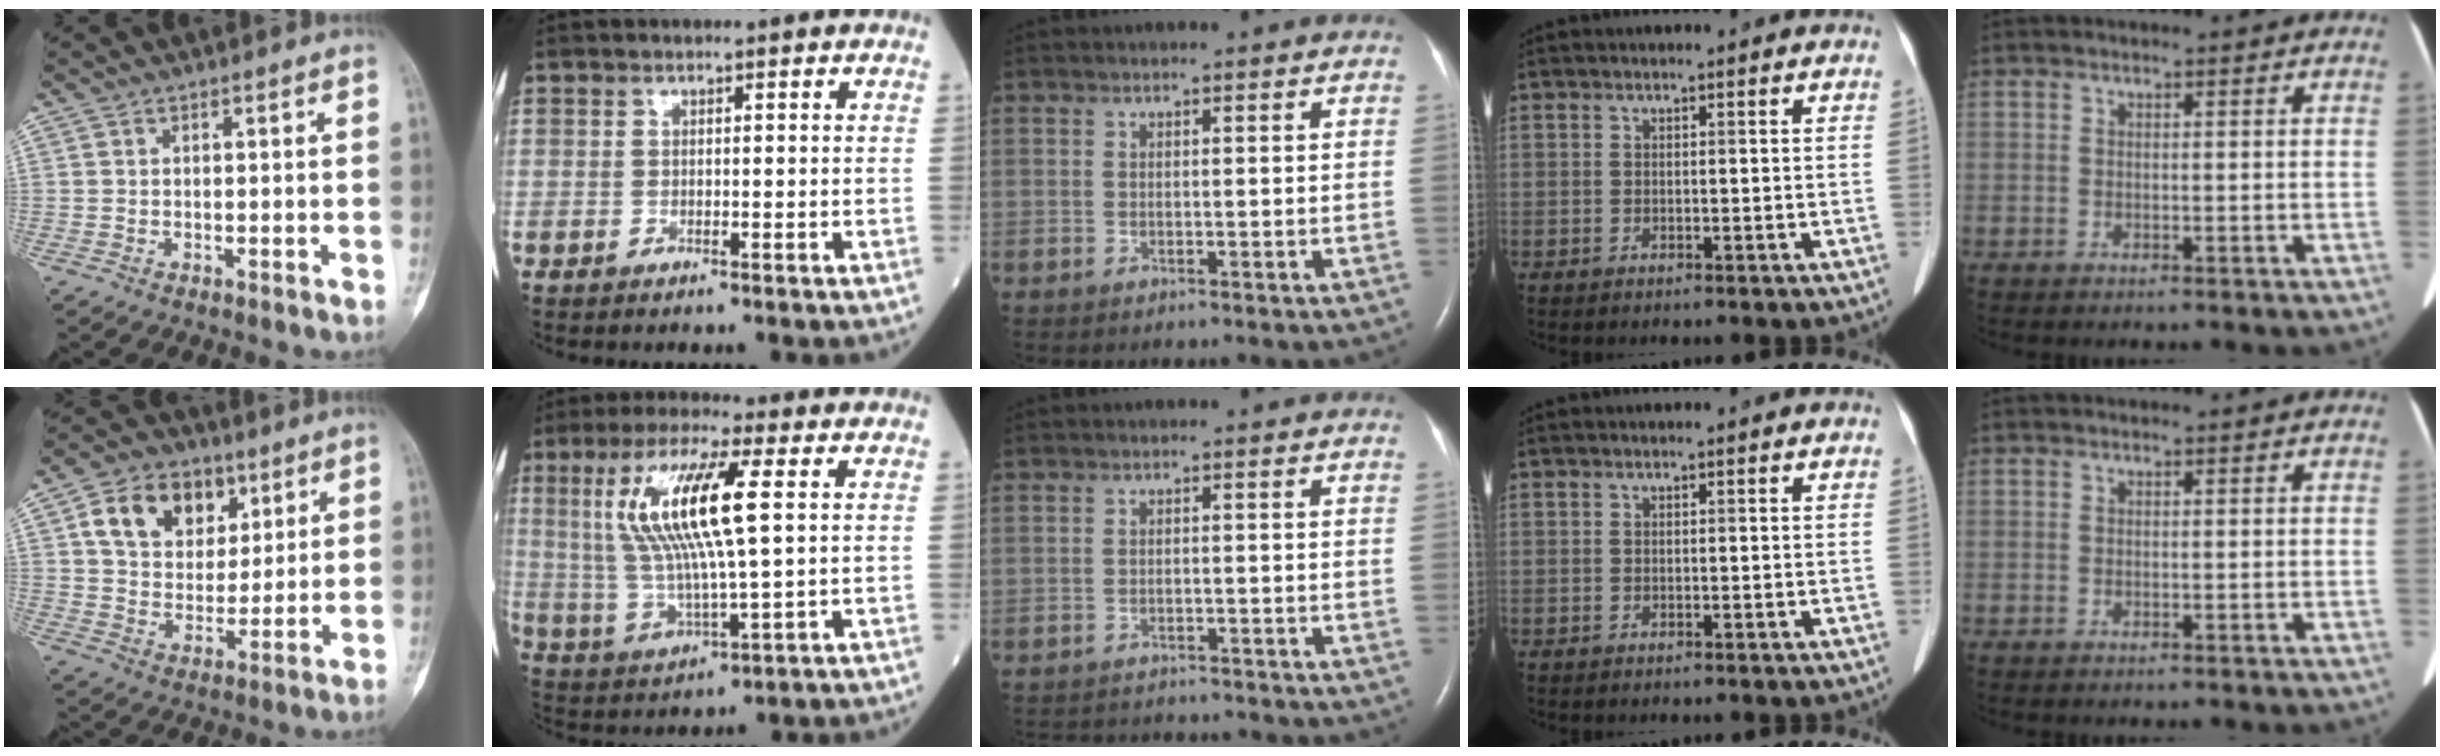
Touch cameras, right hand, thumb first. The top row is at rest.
{"thumb": {"total": 13.8, "force": [5.8, 10.1, 7.5], "torque": [-0.085, -0.013, 0.101]}, "index": {"total": 14.5, "force": [3.5, 1.7, 14.0], "torque": [-0.294, 0.008, 0.064]}, "middle": {"total": 8.7, "force": [-8.3, 2.0, 1.7], "torque": [-0.031, 0.003, -0.103]}}